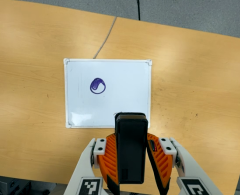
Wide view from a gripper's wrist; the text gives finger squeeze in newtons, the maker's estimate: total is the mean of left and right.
{"total": 4.4, "left": 3.6, "right": 5.2}